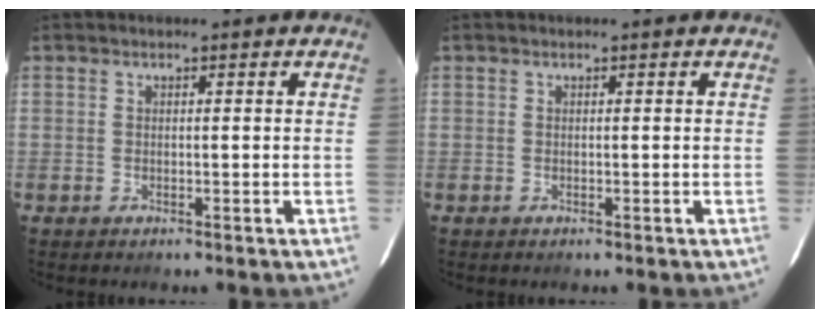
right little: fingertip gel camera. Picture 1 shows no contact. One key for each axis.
{"total": 0.0}